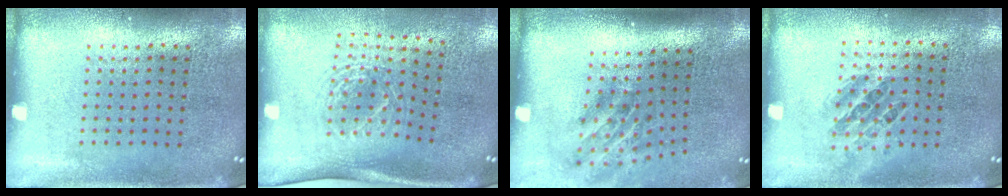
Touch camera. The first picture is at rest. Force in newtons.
{"total": 1.7, "press": 1.3, "slide": 1.2}
{"total": 1.9, "press": 1.1, "slide": 1.5}
{"total": 0.9, "press": 0.7, "slide": 0.4}